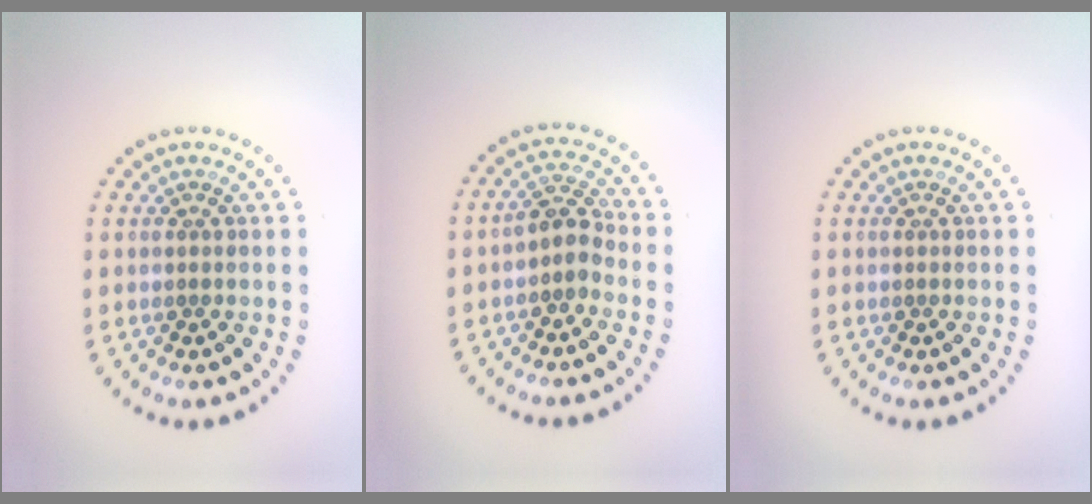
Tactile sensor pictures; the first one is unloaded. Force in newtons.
{"total": 2.4, "press": 2.1, "slide": 1.3}
{"total": 0.0}